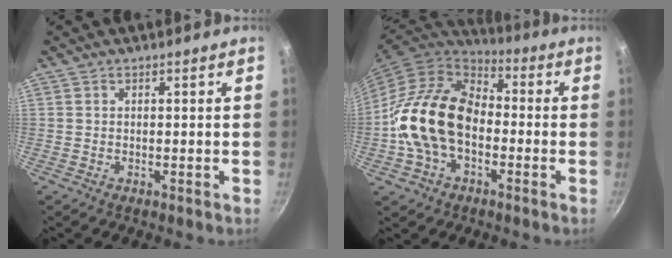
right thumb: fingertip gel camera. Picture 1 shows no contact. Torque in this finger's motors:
{"motor_torque": [2.58, 2.43, 1.33, -1.44, 0.41]}